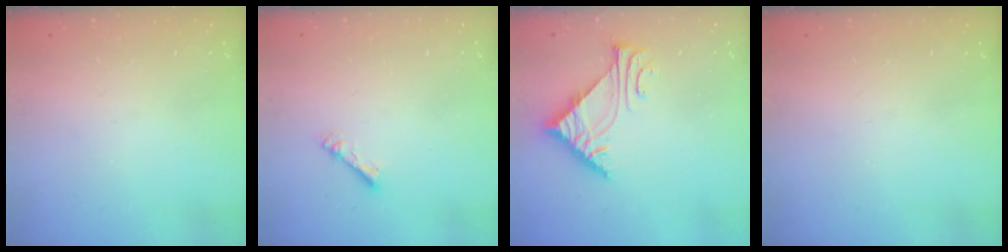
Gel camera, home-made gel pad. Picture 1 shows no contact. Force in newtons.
{"total": 2.3, "press": 2.2, "slide": 0.4}
{"total": 7.4, "press": 7.4, "slide": 0.3}
{"total": 0.0}